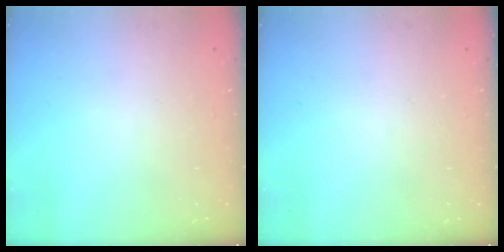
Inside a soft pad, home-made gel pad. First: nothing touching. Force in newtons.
{"total": 0.0}